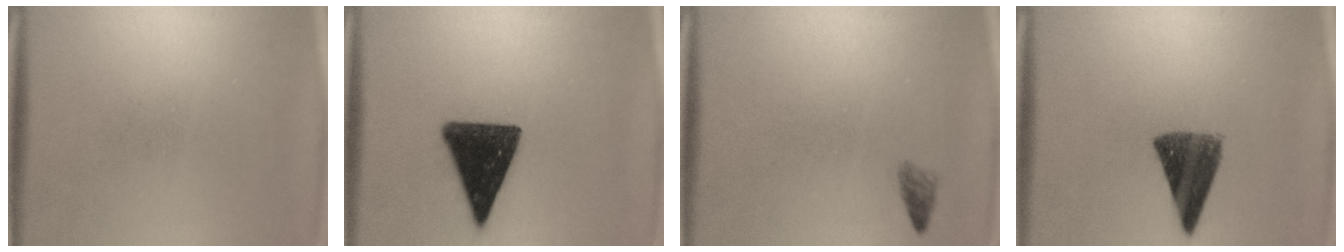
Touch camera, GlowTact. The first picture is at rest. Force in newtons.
{"total": 14.3}
{"total": 1.1}
{"total": 9.6}